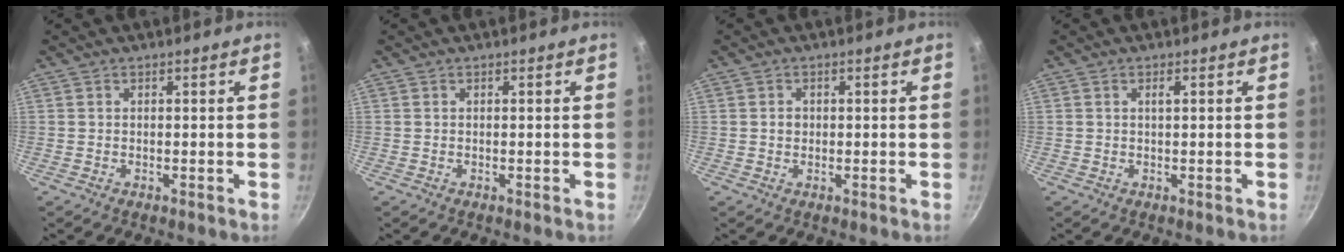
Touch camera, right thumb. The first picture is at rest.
{"total": 0.0}
{"total": 1.4, "force": [0.0, 1.2, 0.6], "torque": [-0.006, 0.005, 0.000]}
{"total": 0.8, "force": [0.2, 0.1, 0.8], "torque": [-0.014, 0.001, 0.005]}